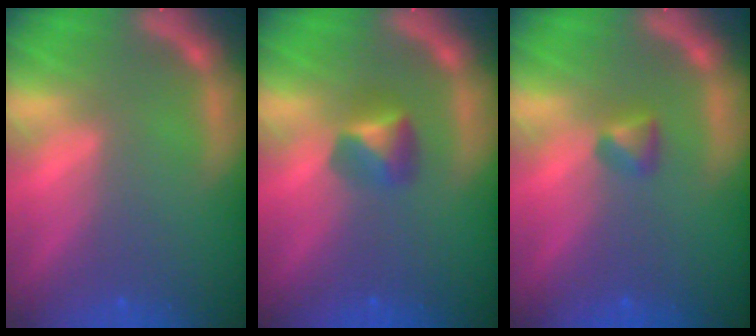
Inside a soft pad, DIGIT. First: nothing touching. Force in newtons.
{"total": 2.4}
{"total": 1.4}